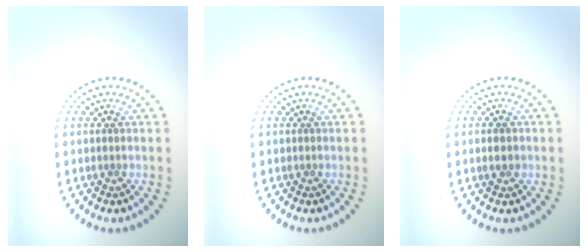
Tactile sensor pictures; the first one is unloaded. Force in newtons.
{"total": 0.0}
{"total": 1.3, "press": 1.3, "slide": 0.3}